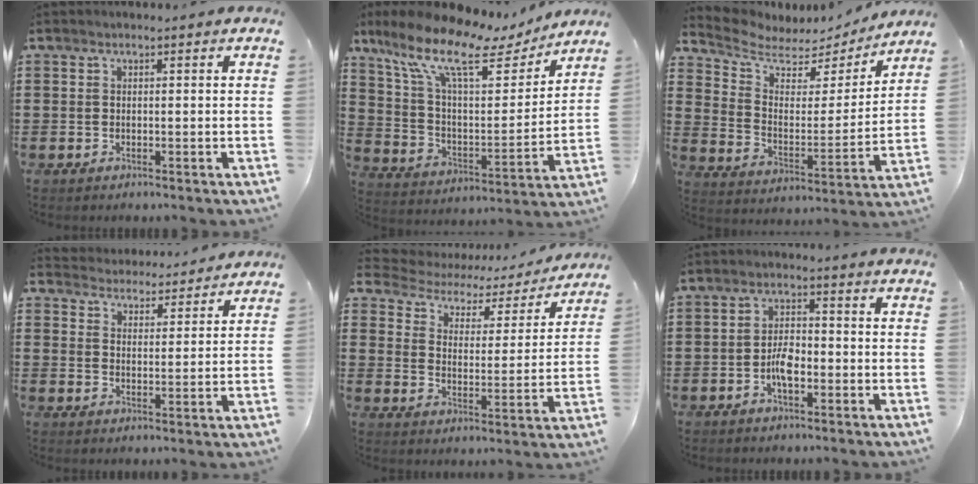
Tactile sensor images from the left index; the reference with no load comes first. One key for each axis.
{"total": 13.0, "fx": 9.1, "fy": 3.9, "fz": 8.5, "tx": -0.189, "ty": -0.047, "tz": 0.150}
{"total": 5.1, "fx": 4.6, "fy": 2.0, "fz": 1.1, "tx": -0.057, "ty": -0.036, "tz": 0.075}
{"total": 4.0, "fx": 3.9, "fy": 0.3, "fz": -0.4, "tx": -0.012, "ty": -0.026, "tz": 0.067}
{"total": 3.4, "fx": 3.0, "fy": 1.5, "fz": 0.4, "tx": -0.032, "ty": -0.025, "tz": 0.042}
{"total": 4.3, "fx": -1.6, "fy": 1.8, "fz": 3.5, "tx": -0.075, "ty": 0.004, "tz": -0.033}